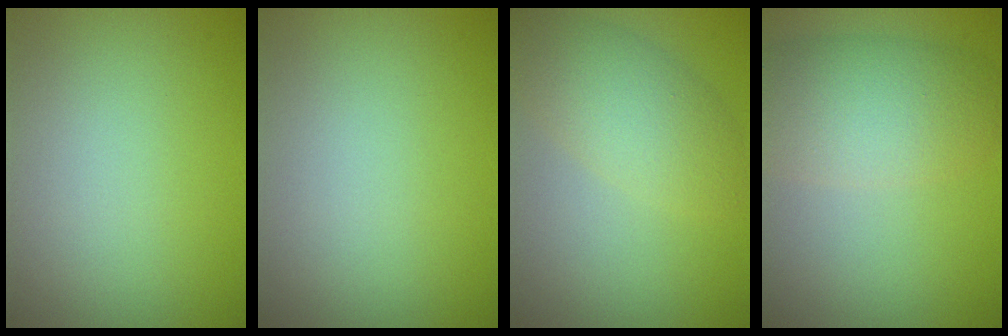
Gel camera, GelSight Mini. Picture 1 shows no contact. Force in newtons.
{"total": 0.0}
{"total": 4.4, "press": 4.3, "slide": 0.2}
{"total": 5.9, "press": 5.9, "slide": 0.0}